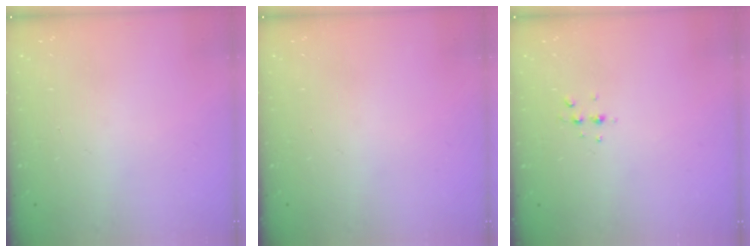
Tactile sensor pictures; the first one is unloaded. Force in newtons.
{"total": 0.0}
{"total": 3.6, "press": 3.5, "slide": 0.7}